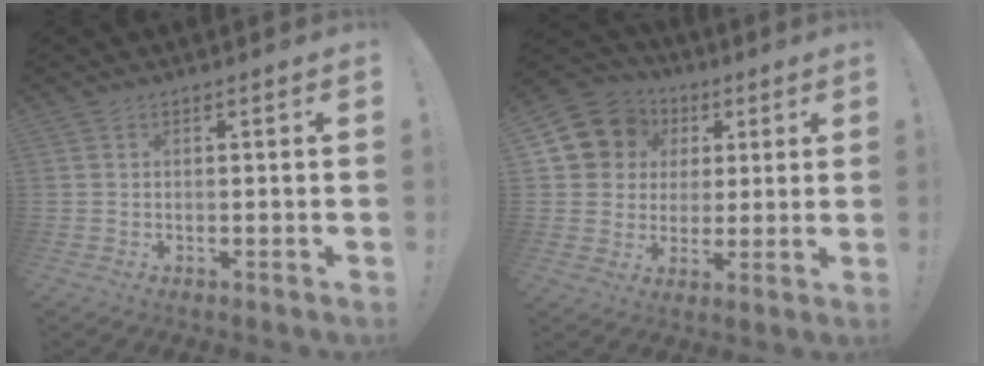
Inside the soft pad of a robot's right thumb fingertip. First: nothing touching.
{"total": 11.4, "force": [3.9, 10.2, 3.0], "torque": [-0.049, -0.014, 0.087]}